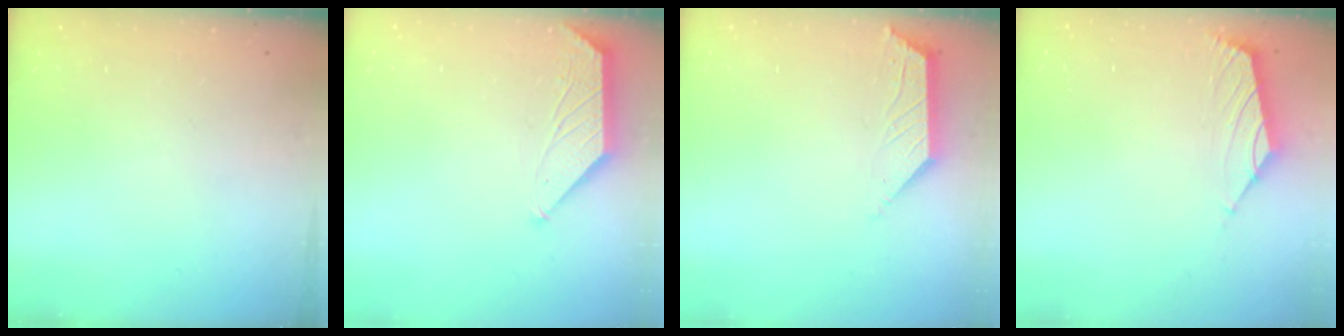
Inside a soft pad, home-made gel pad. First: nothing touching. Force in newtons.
{"total": 0.8, "press": 0.8, "slide": 0.2}
{"total": 2.9, "press": 2.9, "slide": 0.5}
{"total": 1.6, "press": 1.5, "slide": 0.7}